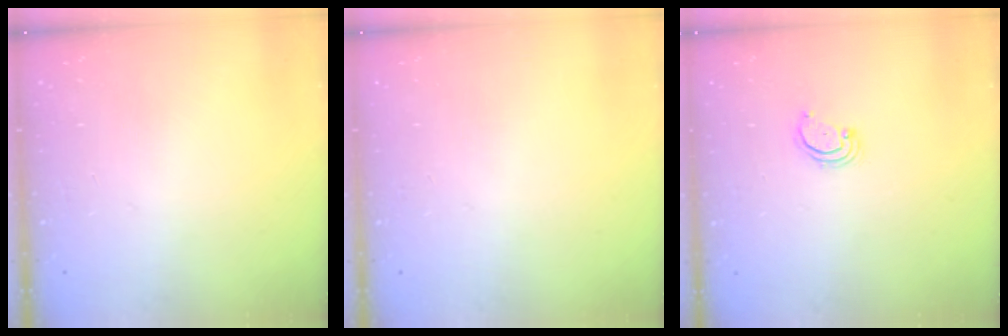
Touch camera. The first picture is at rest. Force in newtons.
{"total": 0.0}
{"total": 2.5, "press": 2.5, "slide": 0.3}